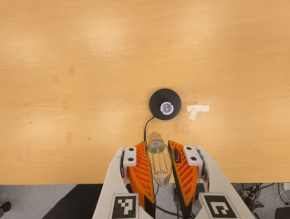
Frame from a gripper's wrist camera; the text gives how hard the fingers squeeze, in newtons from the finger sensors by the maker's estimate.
{"total": 21.6, "left": 22.8, "right": 20.5}